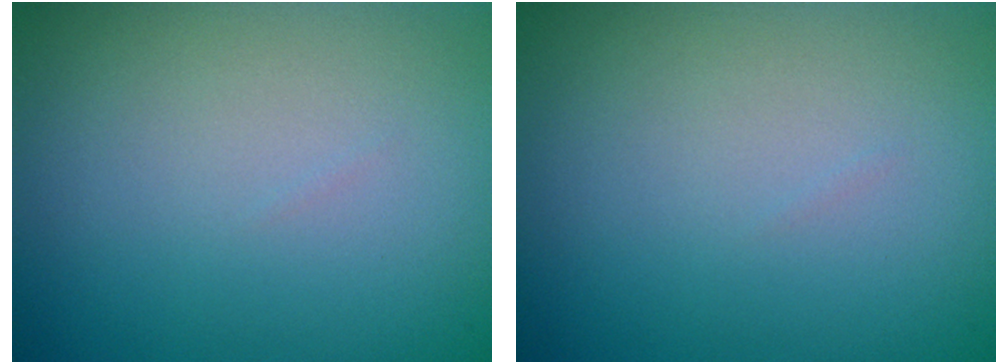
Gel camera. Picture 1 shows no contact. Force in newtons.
{"total": 0.0}